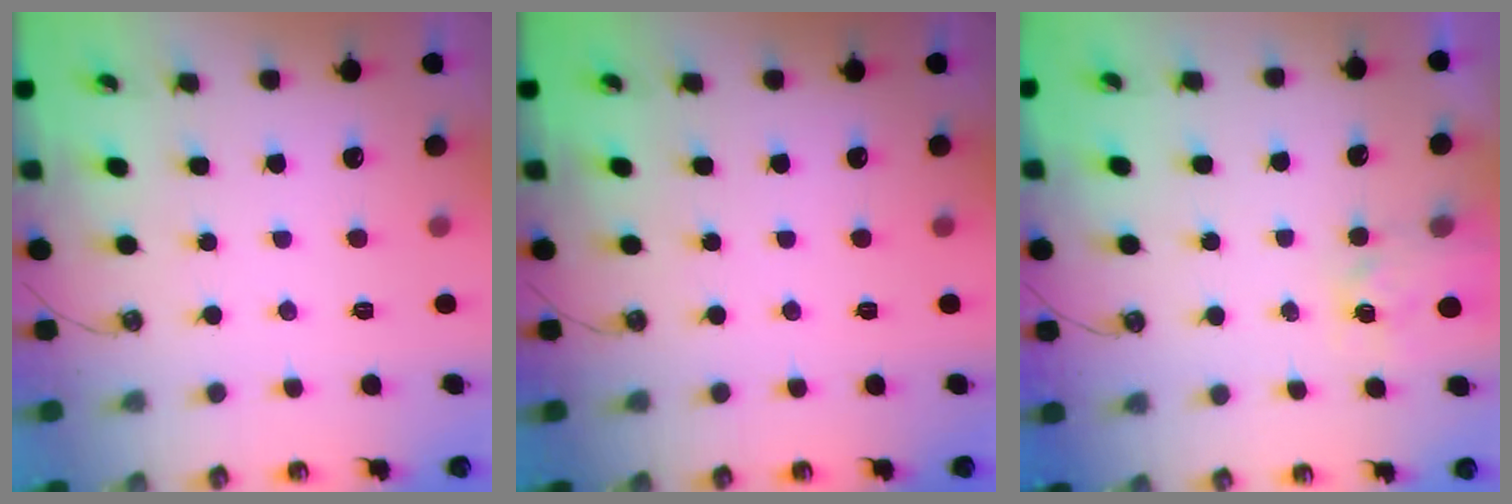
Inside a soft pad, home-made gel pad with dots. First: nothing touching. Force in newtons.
{"total": 0.0}
{"total": 3.4, "press": 3.4, "slide": 0.4}